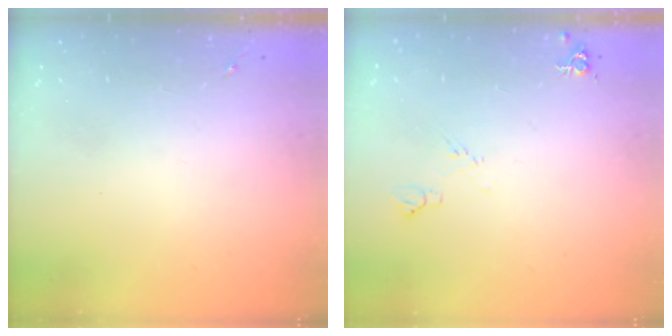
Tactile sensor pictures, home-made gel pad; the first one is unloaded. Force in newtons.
{"total": 6.5, "press": 6.4, "slide": 1.0}